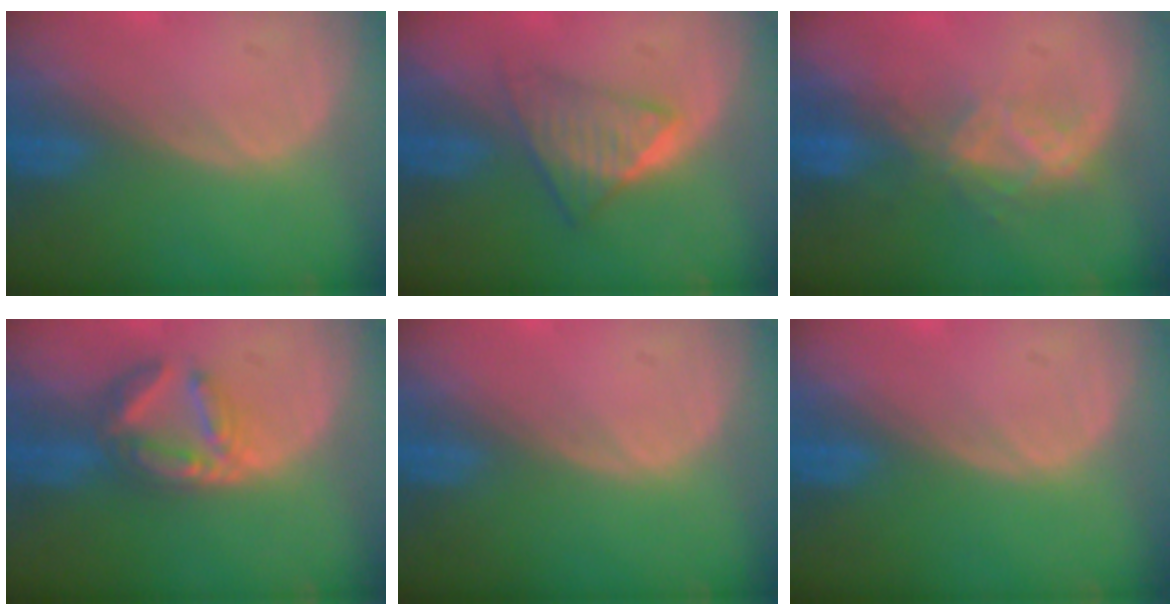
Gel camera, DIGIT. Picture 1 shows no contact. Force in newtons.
{"total": 6.4, "press": 5.6, "slide": 3.1}
{"total": 6.7, "press": 5.7, "slide": 3.5}
{"total": 6.3, "press": 5.8, "slide": 2.6}
{"total": 0.0}
{"total": 0.0}